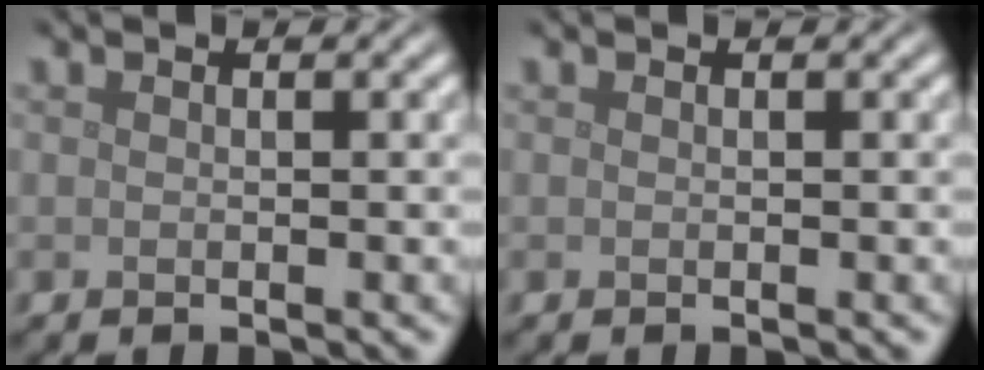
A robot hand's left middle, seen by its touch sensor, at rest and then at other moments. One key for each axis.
{"total": 0.0}